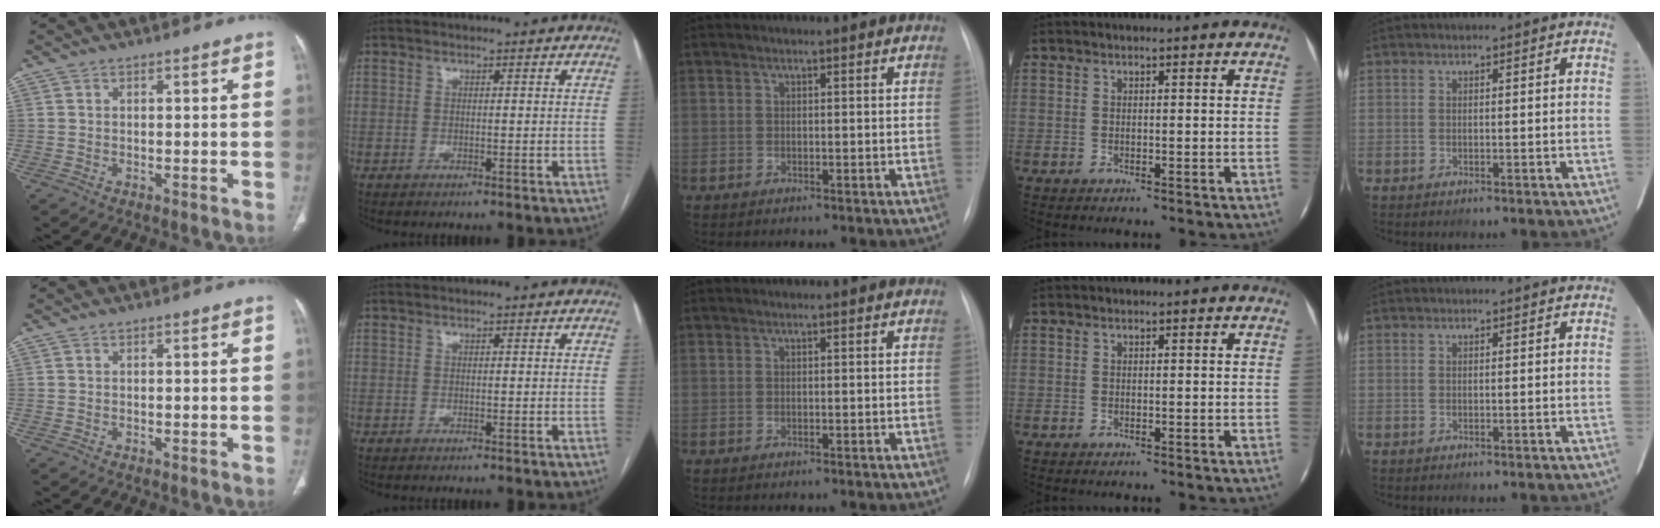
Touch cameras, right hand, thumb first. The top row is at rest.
{}